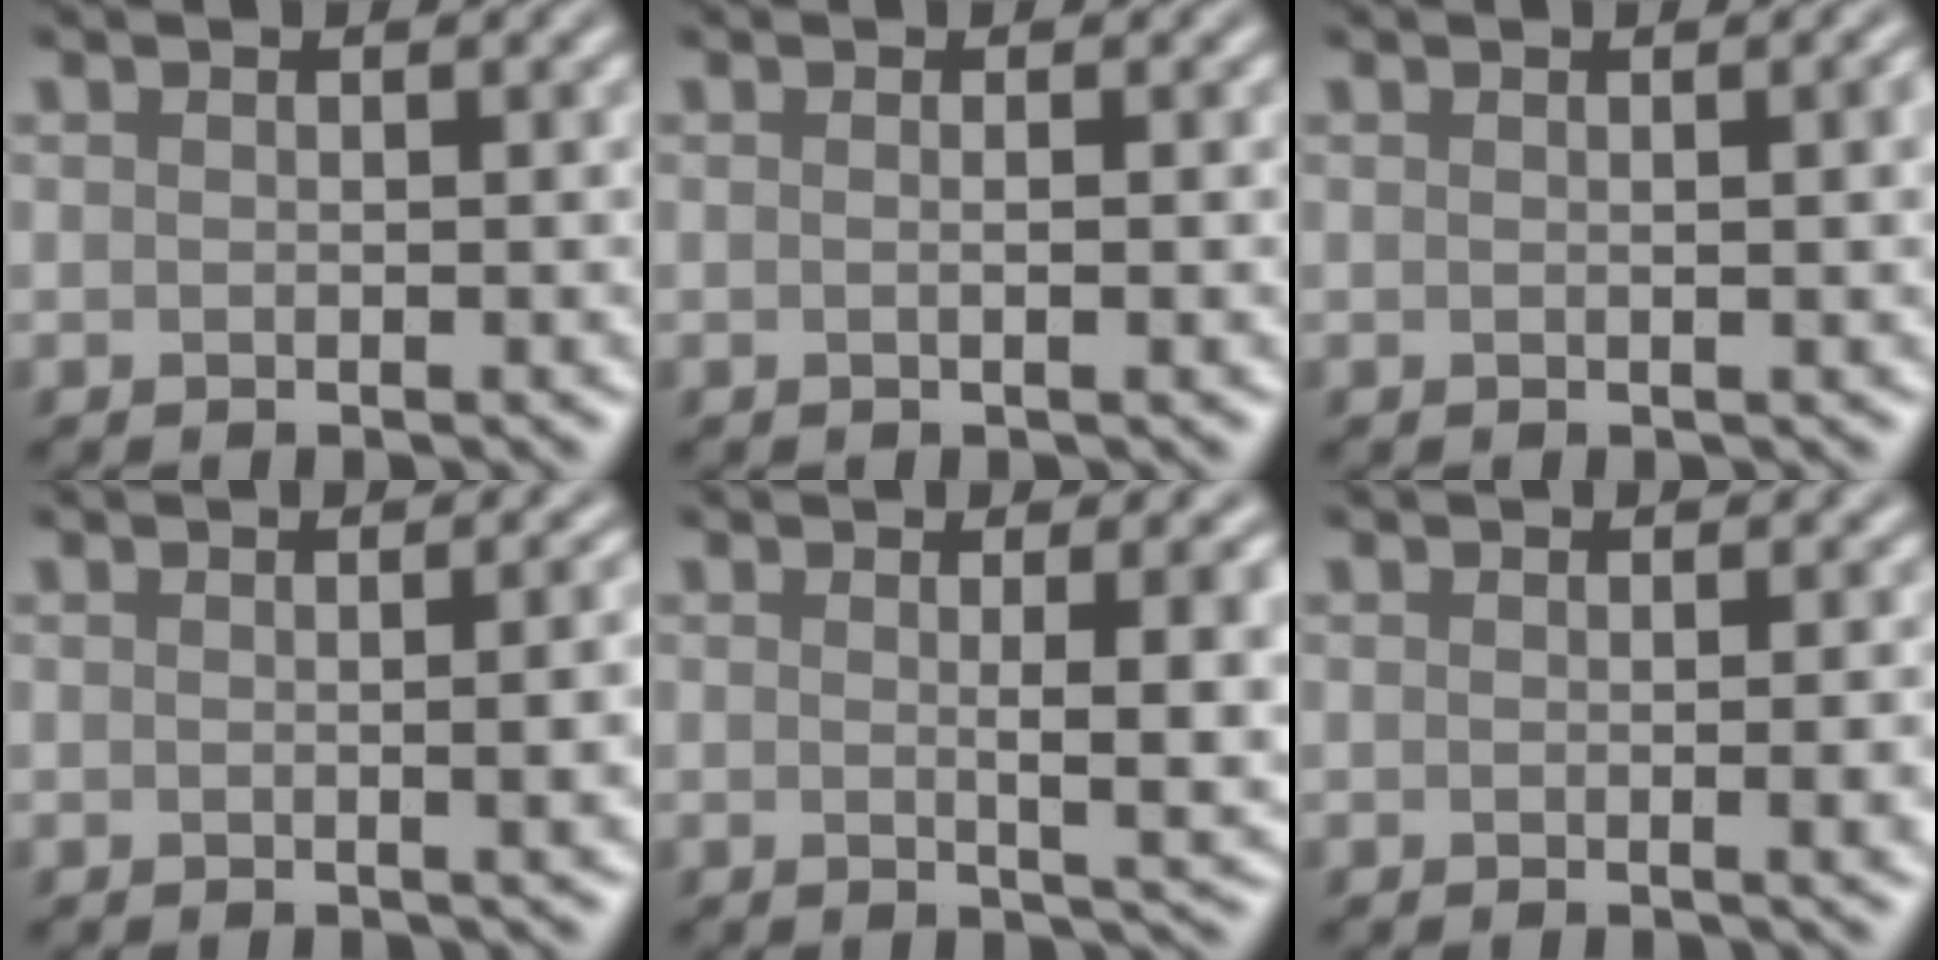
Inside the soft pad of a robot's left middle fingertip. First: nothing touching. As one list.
[{"total": 1.6, "force": [0.3, 0.8, 1.4], "torque": [0.002, -0.004, -0.012]}, {"total": 2.9, "force": [0.4, 1.1, 2.6], "torque": [-0.013, 0.011, -0.002]}, {"total": 4.4, "force": [0.0, 1.7, 4.0], "torque": [-0.025, 0.012, -0.001]}, {"total": 6.2, "force": [0.5, 1.6, 6.0], "torque": [-0.068, -0.001, 0.013]}, {"total": 3.3, "force": [-0.1, 1.3, 3.0], "torque": [-0.015, 0.007, -0.003]}]